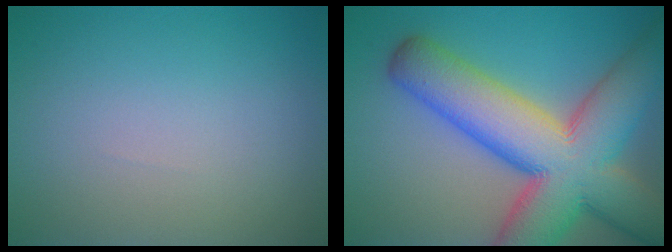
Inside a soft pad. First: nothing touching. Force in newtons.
{"total": 14.5, "press": 14.5, "slide": 0.7}